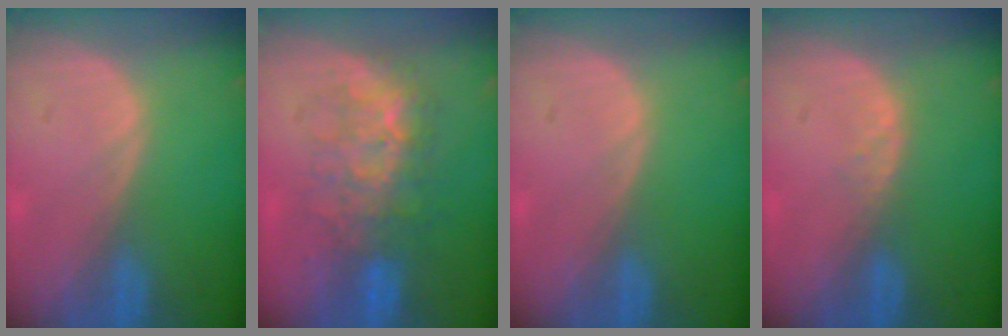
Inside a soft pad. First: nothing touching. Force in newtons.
{"total": 7.8, "press": 7.7, "slide": 1.5}
{"total": 0.0}
{"total": 1.0, "press": 1.0, "slide": 0.2}